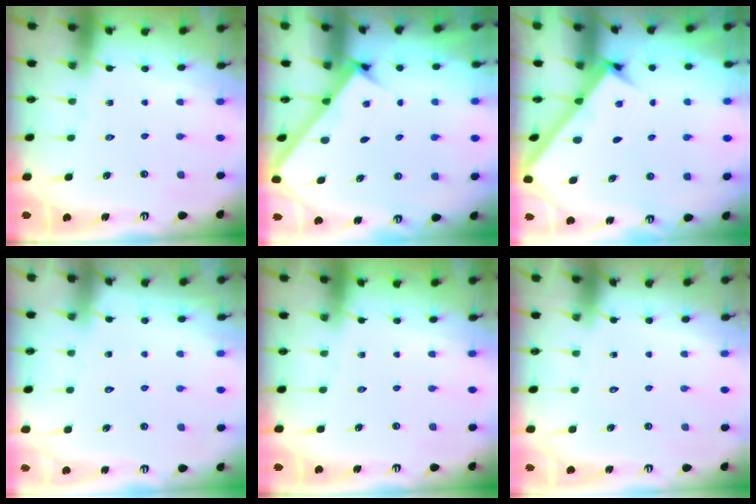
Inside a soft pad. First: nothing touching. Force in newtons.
{"total": 2.7, "press": 2.7, "slide": 0.4}
{"total": 2.5, "press": 2.4, "slide": 0.4}
{"total": 2.8, "press": 2.8, "slide": 0.2}
{"total": 0.0}
{"total": 1.6, "press": 1.6, "slide": 0.0}